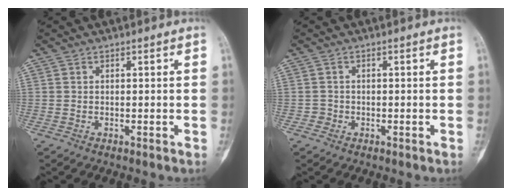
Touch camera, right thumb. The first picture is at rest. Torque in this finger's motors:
{"motor_torque": [-0.22, 0.11, 0.19, -0.05, 0.02]}